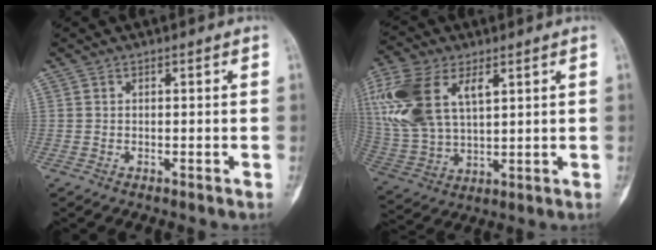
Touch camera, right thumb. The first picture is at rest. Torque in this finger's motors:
{"motor_torque": [1.06, 1.79, 1.57, 0.86, 0.21]}